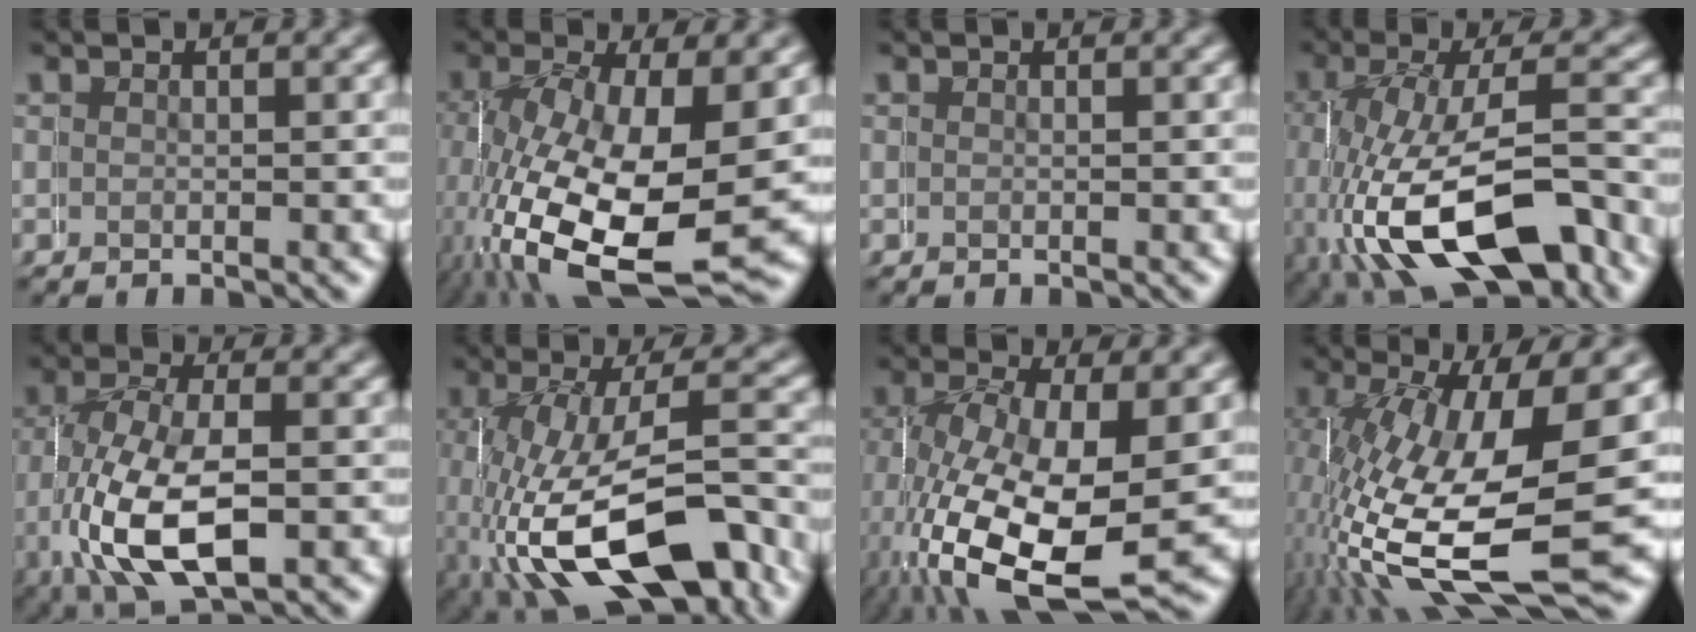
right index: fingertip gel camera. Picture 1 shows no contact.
{"total": 12.4, "force": [-1.7, 6.9, 10.1], "torque": [-0.218, -0.068, 0.014]}
{"total": 0.0}
{"total": 10.1, "force": [-3.7, 5.2, 7.8], "torque": [-0.175, -0.047, -0.027]}
{"total": 7.3, "force": [-1.4, 4.2, 5.8], "torque": [-0.137, -0.032, -0.001]}
{"total": 11.2, "force": [-4.1, 5.9, 8.6], "torque": [-0.193, -0.053, -0.027]}
{"total": 10.3, "force": [-2.0, 6.0, 8.1], "torque": [-0.186, -0.066, 0.006]}
{"total": 13.1, "force": [-2.7, 6.2, 11.2], "torque": [-0.223, -0.047, -0.009]}